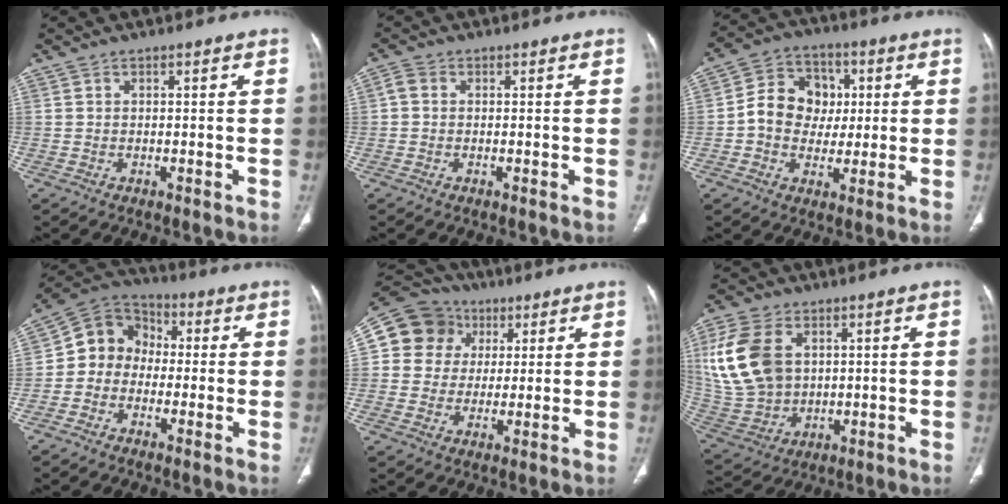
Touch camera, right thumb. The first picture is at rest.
{"total": 1.8, "force": [0.0, 1.4, 1.2], "torque": [-0.023, 0.001, -0.007]}
{"total": 11.4, "force": [0.6, 9.8, 5.9], "torque": [-0.059, 0.019, 0.002]}
{"total": 9.5, "force": [-0.6, 8.5, 4.2], "torque": [-0.042, 0.035, -0.029]}
{"total": 12.9, "force": [3.5, 11.9, 3.7], "torque": [-0.046, 0.023, 0.058]}
{"total": 17.6, "force": [4.5, 12.3, 11.8], "torque": [-0.247, -0.009, 0.105]}